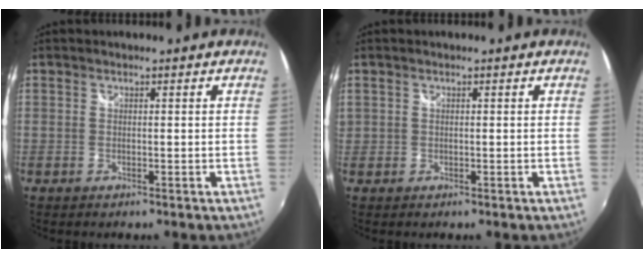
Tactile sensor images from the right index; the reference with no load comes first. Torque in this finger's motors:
{"motor_torque": [0.45, 0.35, 0.20, 0.02]}